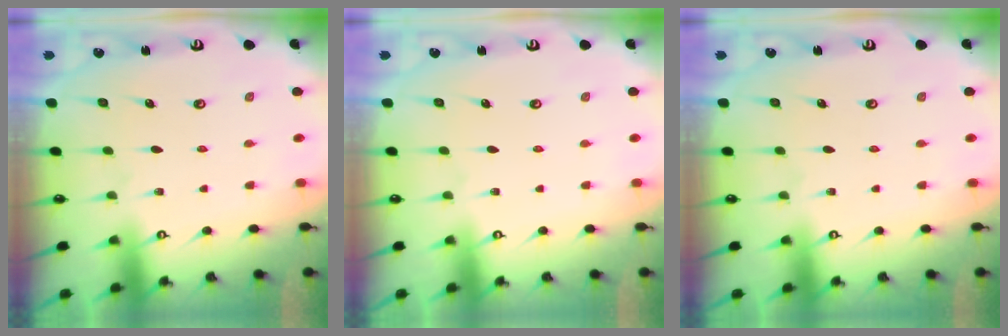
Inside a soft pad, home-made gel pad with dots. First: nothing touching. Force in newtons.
{"total": 0.0}
{"total": 0.0}